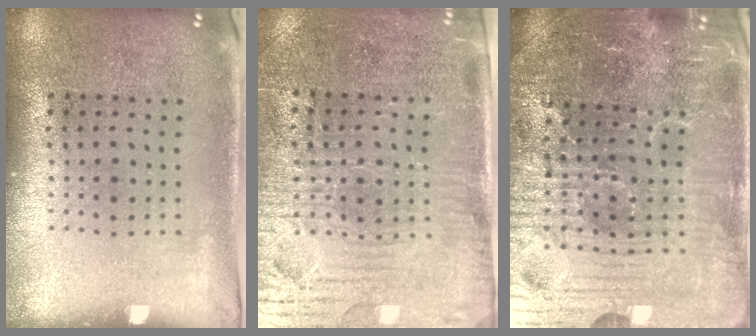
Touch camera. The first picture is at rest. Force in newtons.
{"total": 3.8, "press": 3.5, "slide": 1.4}
{"total": 5.6, "press": 5.4, "slide": 1.6}